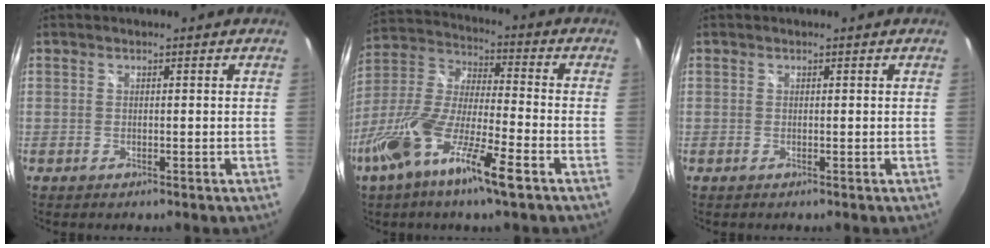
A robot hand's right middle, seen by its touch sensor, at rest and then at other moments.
{"total": 17.1, "force": [-9.4, 2.7, 14.1], "torque": [-0.288, -0.029, -0.185]}
{"total": 0.0}